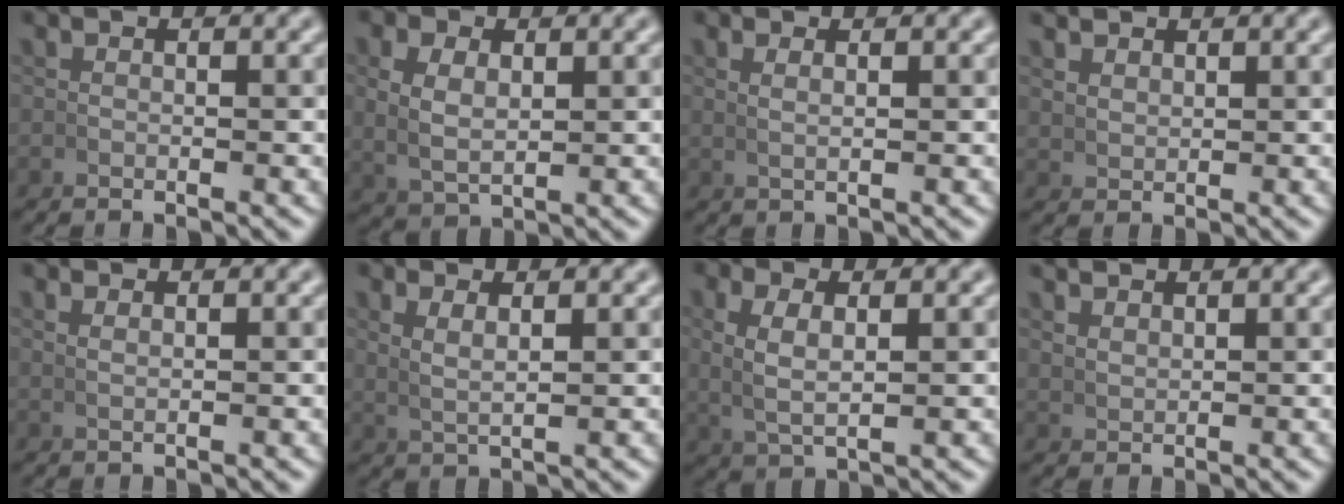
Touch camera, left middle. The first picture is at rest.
{"total": 3.8, "force": [0.9, 2.5, 2.8], "torque": [-0.058, -0.009, 0.030]}
{"total": 1.1, "force": [0.7, -0.4, 0.7], "torque": [-0.013, -0.001, 0.018]}
{"total": 1.9, "force": [1.8, 0.5, 0.5], "torque": [-0.008, 0.001, 0.043]}
{"total": 1.0, "force": [0.8, -0.4, 0.4], "torque": [-0.005, 0.001, 0.019]}
{"total": 2.4, "force": [1.2, 0.5, 2.0], "torque": [-0.036, -0.004, 0.032]}
{"total": 3.6, "force": [0.9, 1.6, 3.1], "torque": [-0.064, -0.003, 0.028]}
{"total": 1.9, "force": [1.8, 0.1, 0.4], "torque": [-0.005, 0.003, 0.043]}